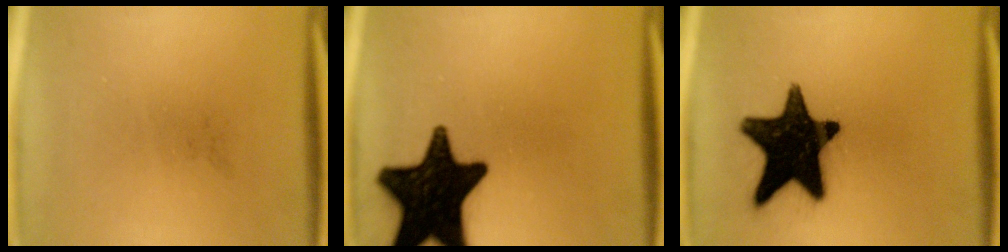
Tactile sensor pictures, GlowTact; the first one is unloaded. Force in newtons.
{"total": 19.4}
{"total": 18.6}